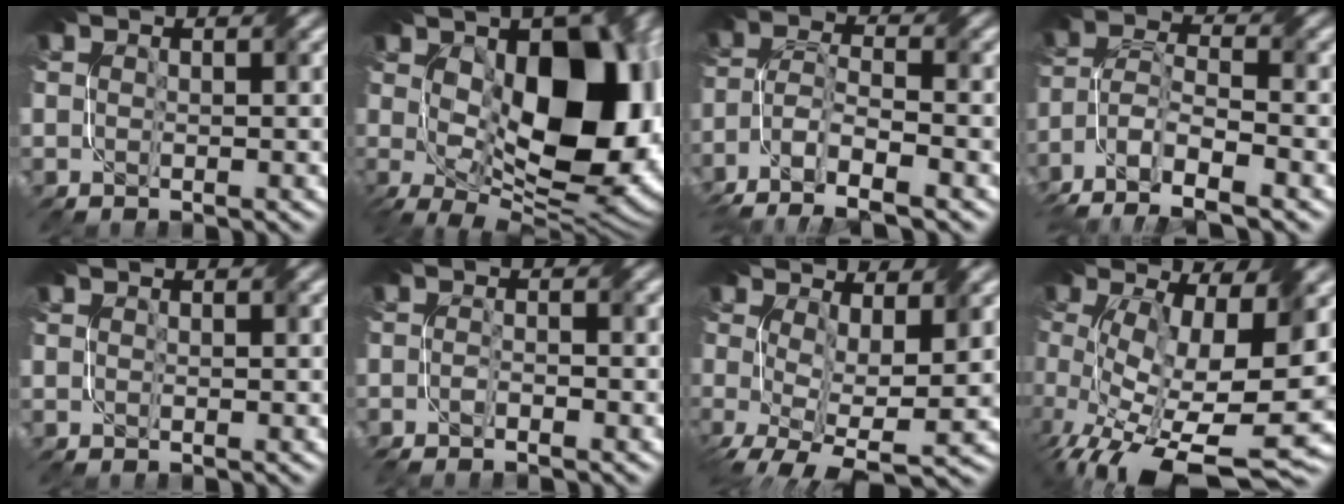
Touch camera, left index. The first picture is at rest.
{"total": 16.8, "force": [0.9, 8.8, 14.3], "torque": [-0.201, -0.018, 0.024]}
{"total": 6.9, "force": [-4.6, 2.2, 4.7], "torque": [-0.094, -0.003, -0.092]}
{"total": 7.7, "force": [-5.2, 2.6, 5.1], "torque": [-0.102, -0.005, -0.101]}
{"total": 0.0}
{"total": 1.8, "force": [-1.3, 0.3, 1.2], "torque": [-0.025, -0.005, -0.026]}
{"total": 7.2, "force": [-0.2, 3.2, 6.5], "torque": [-0.133, -0.022, 0.002]}
{"total": 13.3, "force": [-2.5, 5.0, 12.1], "torque": [-0.216, -0.033, -0.029]}